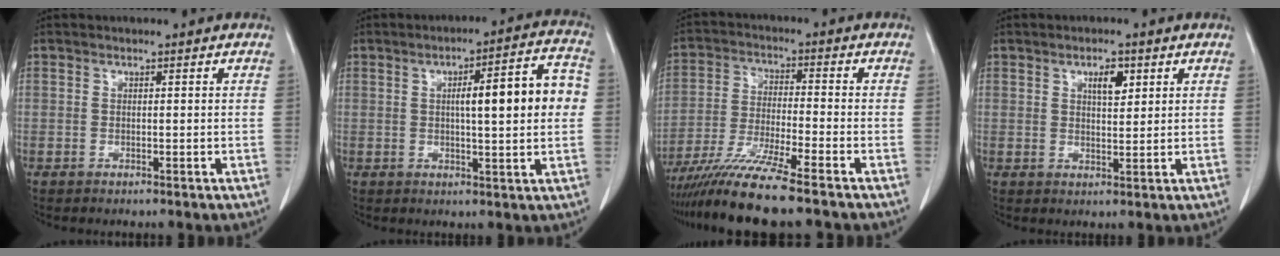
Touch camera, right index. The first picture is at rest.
{"total": 11.1, "force": [1.0, 1.5, 11.0], "torque": [-0.150, 0.027, 0.014]}
{"total": 11.1, "force": [-9.0, -1.1, 6.4], "torque": [-0.114, -0.032, -0.157]}
{"total": 3.5, "force": [1.7, 1.3, 2.7], "torque": [-0.045, -0.001, 0.029]}